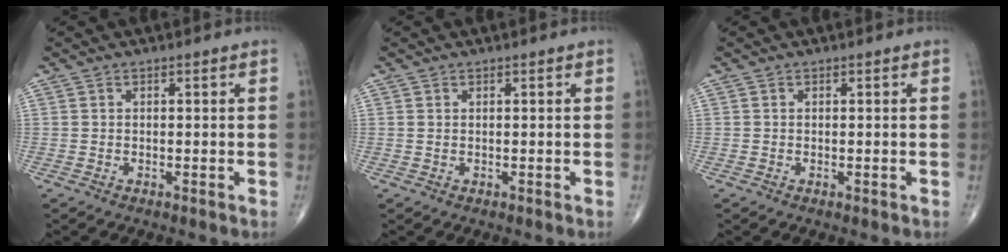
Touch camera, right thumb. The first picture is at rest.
{"total": 0.0}
{"total": 0.0}